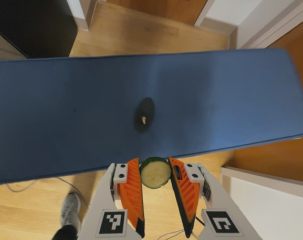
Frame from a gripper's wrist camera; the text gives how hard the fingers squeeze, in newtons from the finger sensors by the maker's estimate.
{"total": 10.8, "left": 11.2, "right": 10.5}